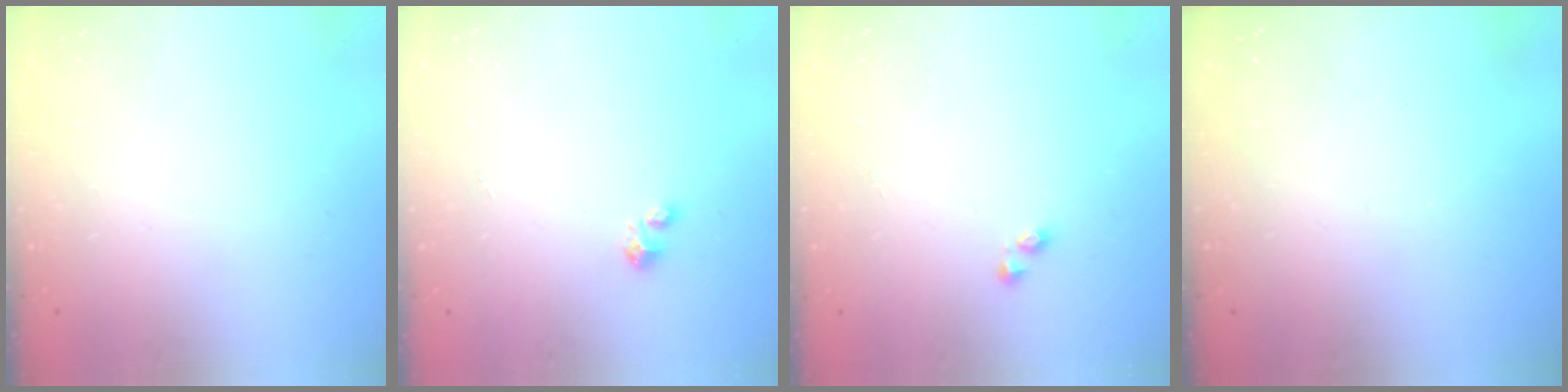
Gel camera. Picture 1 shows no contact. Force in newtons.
{"total": 1.6, "press": 1.6, "slide": 0.1}
{"total": 1.9, "press": 1.9, "slide": 0.3}
{"total": 0.0}